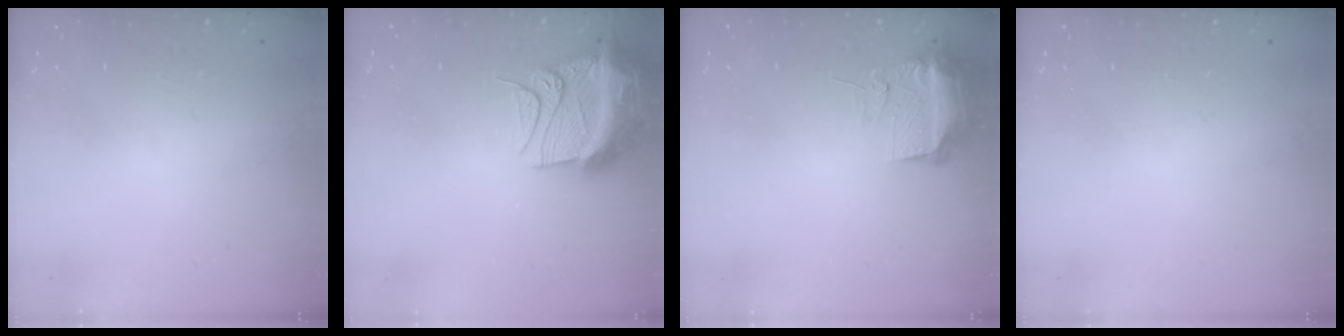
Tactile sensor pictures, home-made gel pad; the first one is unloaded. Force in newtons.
{"total": 15.8, "press": 15.7, "slide": 1.6}
{"total": 10.1, "press": 10.1, "slide": 0.3}
{"total": 8.9, "press": 3.1, "slide": 8.3}